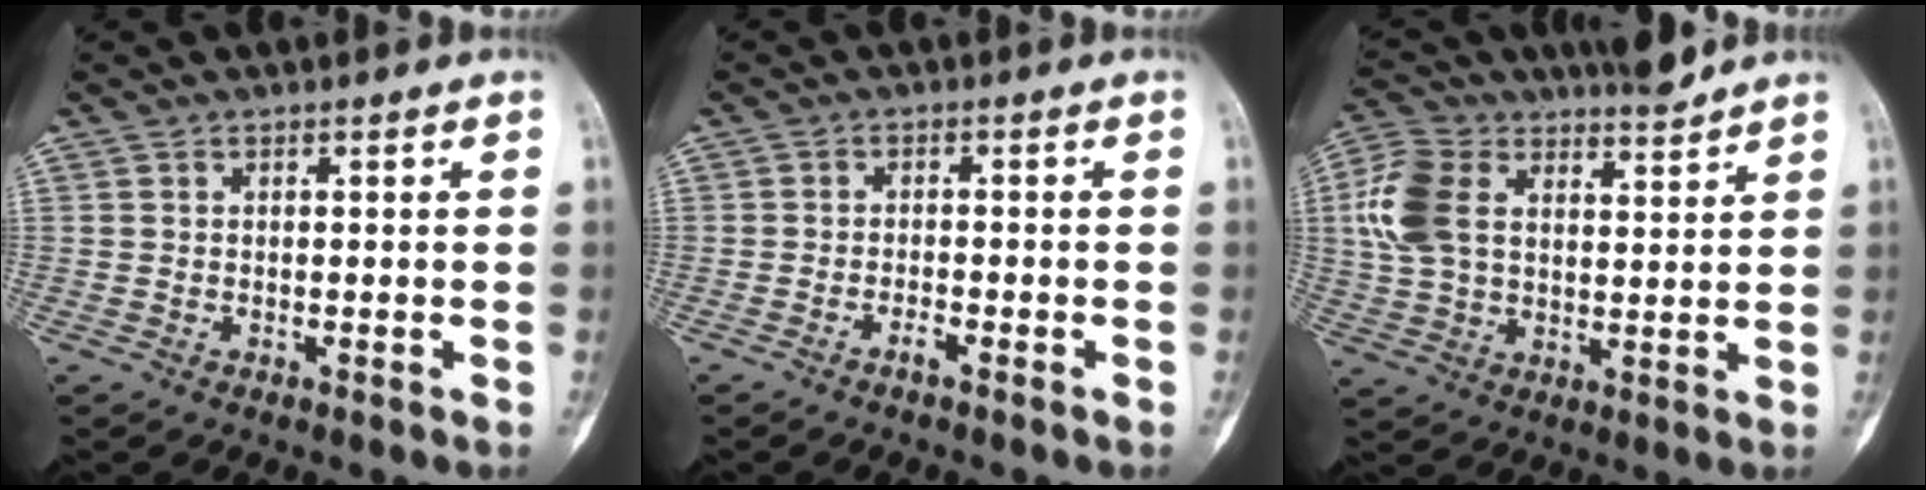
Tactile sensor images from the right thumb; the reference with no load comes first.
{"total": 1.8, "force": [-1.3, 0.2, 1.1], "torque": [-0.023, 0.005, -0.028]}
{"total": 12.2, "force": [6.4, 6.2, 8.4], "torque": [-0.164, -0.005, 0.121]}